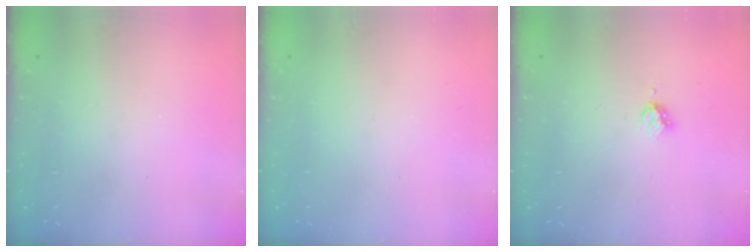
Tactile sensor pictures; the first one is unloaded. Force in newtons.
{"total": 0.0}
{"total": 2.9, "press": 2.8, "slide": 0.4}